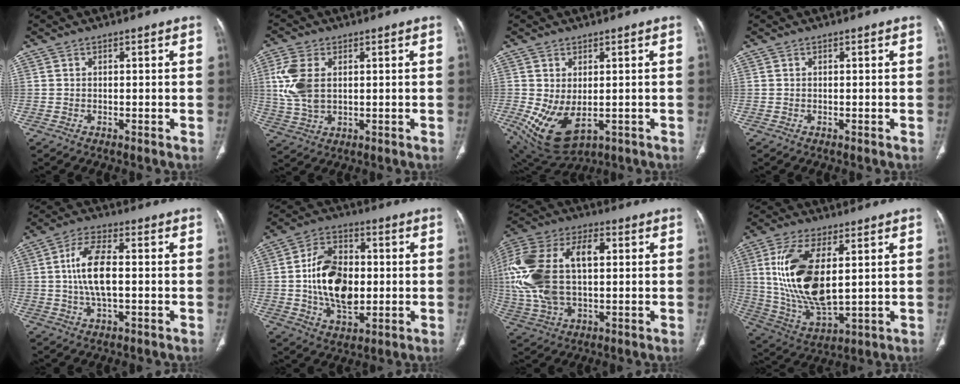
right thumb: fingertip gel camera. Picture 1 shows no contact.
{"total": 9.0, "force": [1.7, 5.5, 7.0], "torque": [-0.161, -0.001, 0.041]}
{"total": 10.1, "force": [-1.8, 5.8, 8.1], "torque": [-0.146, -0.006, -0.002]}
{"total": 0.0}
{"total": 9.7, "force": [0.1, 4.2, 8.7], "torque": [-0.176, 0.010, -0.002]}
{"total": 15.8, "force": [-0.3, 9.9, 12.3], "torque": [-0.196, 0.008, -0.002]}
{"total": 23.3, "force": [2.5, 13.3, 19.0], "torque": [-0.424, 0.018, 0.045]}
{"total": 18.1, "force": [3.4, 8.2, 15.8], "torque": [-0.317, -0.021, 0.078]}